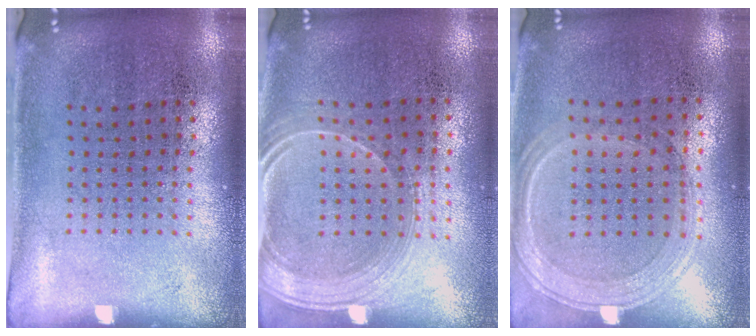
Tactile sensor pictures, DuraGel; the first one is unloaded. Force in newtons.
{"total": 1.7, "press": 1.5, "slide": 0.9}
{"total": 0.7, "press": 0.7, "slide": 0.2}